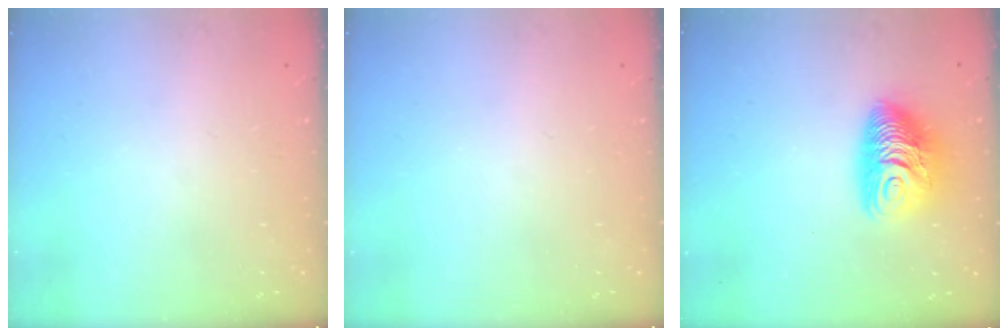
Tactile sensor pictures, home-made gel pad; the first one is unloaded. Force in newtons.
{"total": 0.0}
{"total": 12.0, "press": 11.9, "slide": 1.1}